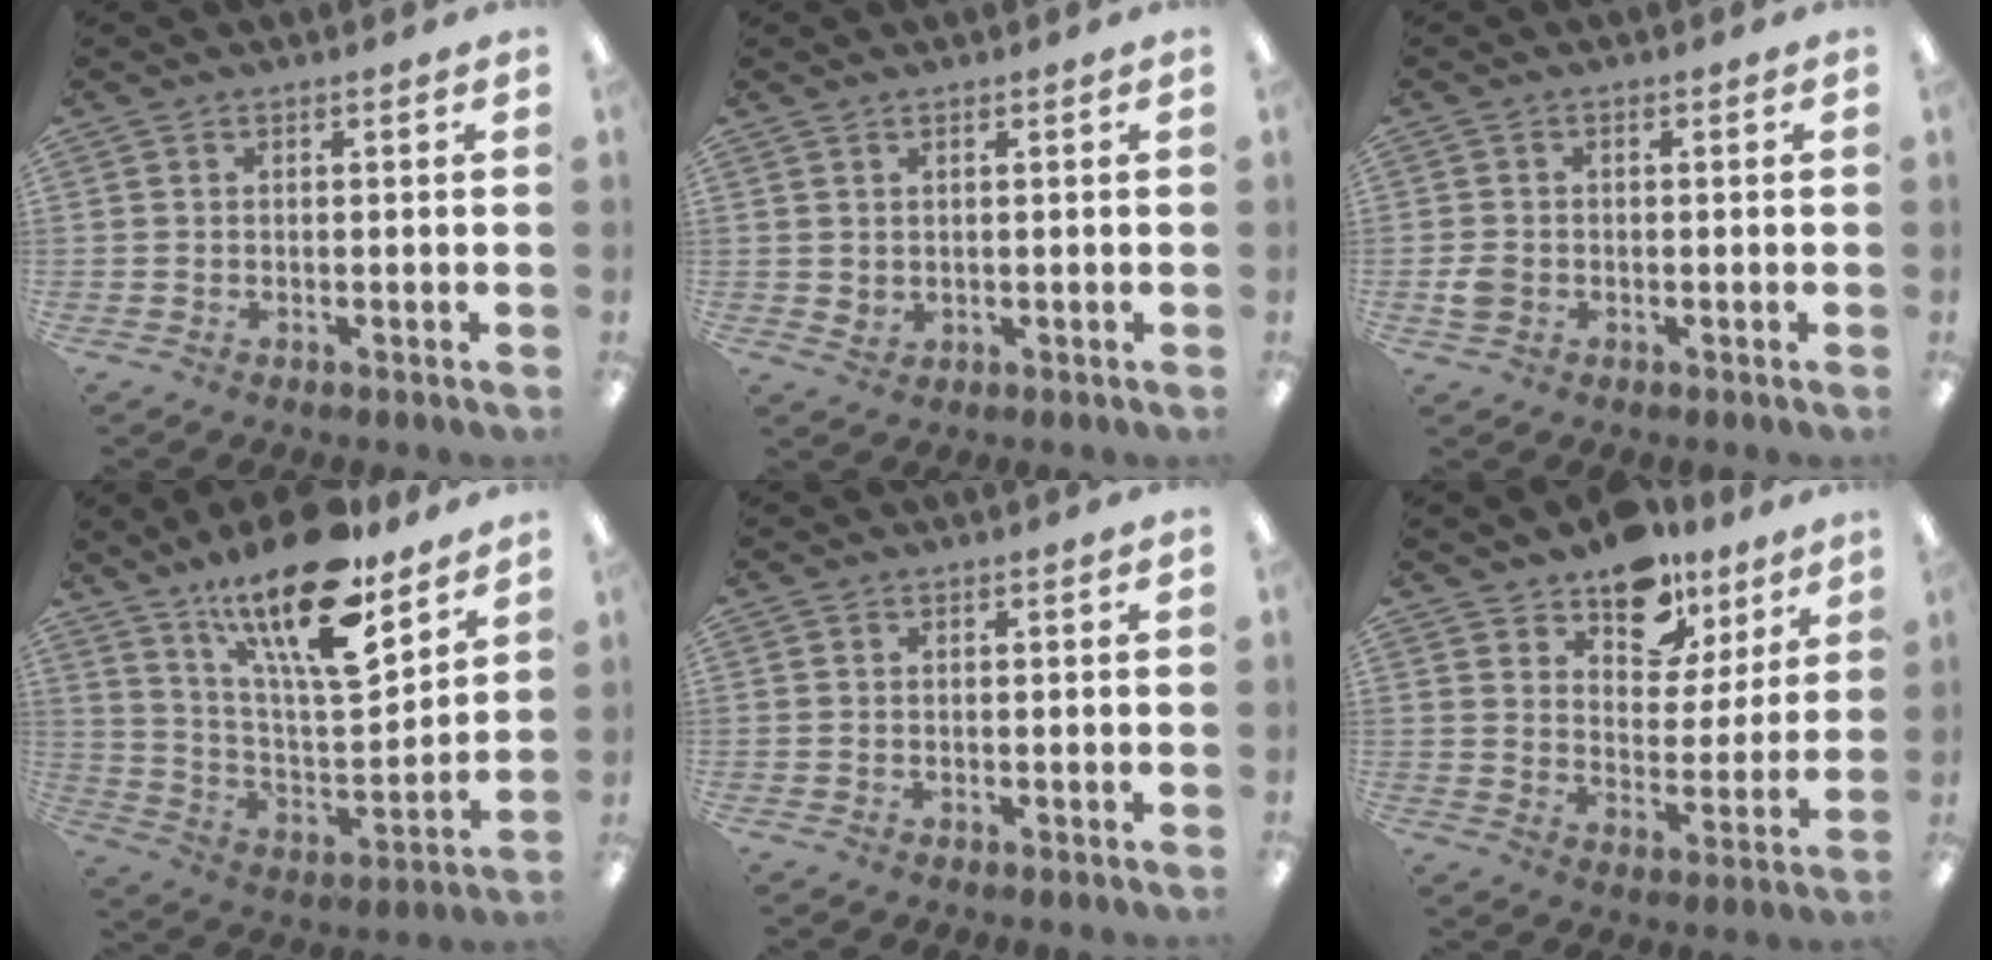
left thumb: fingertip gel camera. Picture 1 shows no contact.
{"total": 1.6, "force": [1.1, 1.1, 0.5], "torque": [-0.004, -0.002, 0.019]}
{"total": 2.9, "force": [-0.7, 2.3, 1.5], "torque": [-0.016, 0.003, -0.014]}
{"total": 21.8, "force": [15.3, 6.6, 14.0], "torque": [-0.243, -0.100, 0.259]}
{"total": 0.0}
{"total": 11.9, "force": [9.5, 6.5, 3.0], "torque": [-0.042, -0.073, 0.177]}